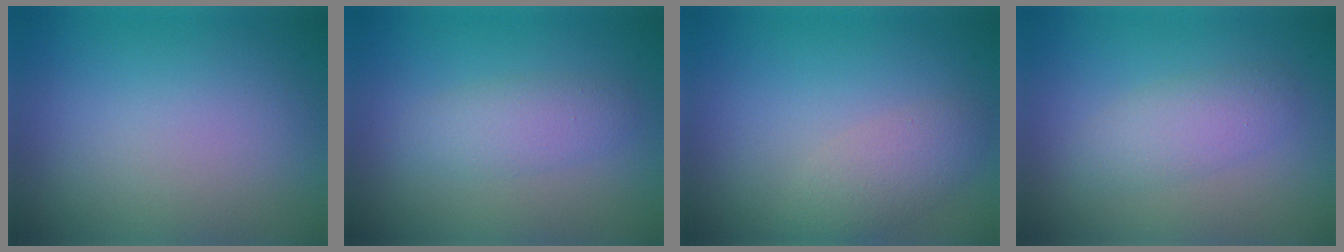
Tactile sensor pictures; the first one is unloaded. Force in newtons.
{"total": 2.3, "press": 2.3, "slide": 0.1}
{"total": 2.5, "press": 2.5, "slide": 0.0}
{"total": 2.4, "press": 2.4, "slide": 0.1}